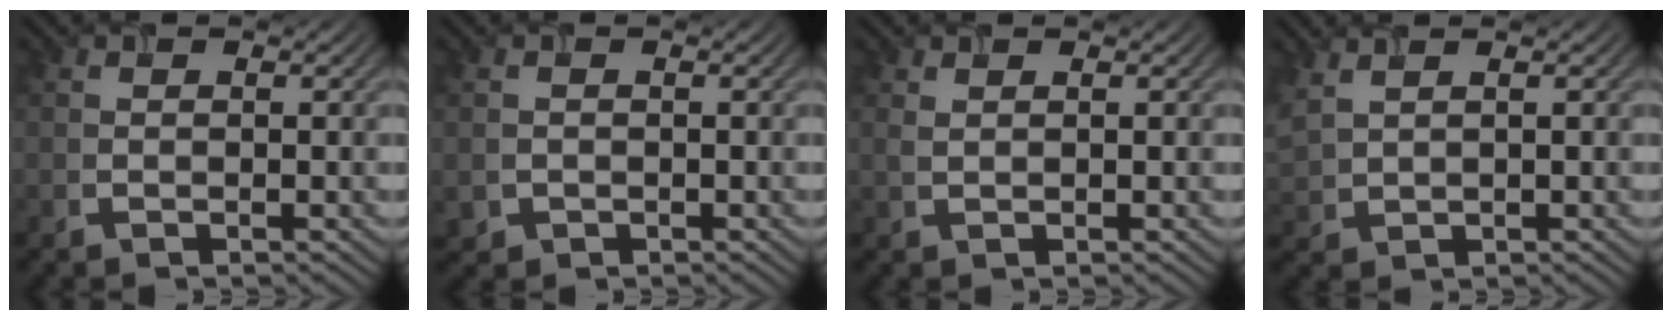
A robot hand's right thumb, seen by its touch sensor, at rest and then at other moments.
{"total": 1.4, "force": [-0.4, 1.4, 0.1], "torque": [-0.006, -0.011, -0.005]}
{"total": 0.8, "force": [0.6, 0.2, 0.5], "torque": [-0.018, -0.001, 0.014]}
{"total": 3.3, "force": [2.3, 1.2, 2.0], "torque": [-0.065, 0.009, 0.053]}